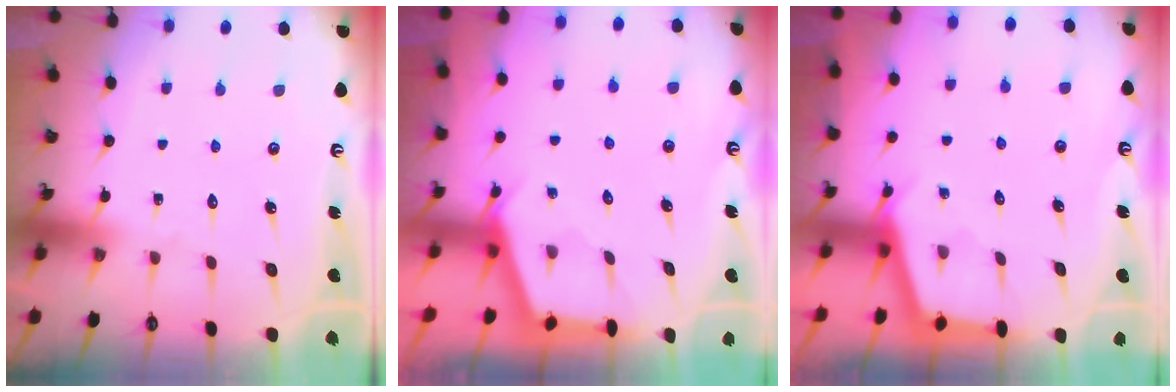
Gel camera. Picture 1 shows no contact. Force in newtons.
{"total": 2.6, "press": 2.6, "slide": 0.3}
{"total": 2.9, "press": 2.9, "slide": 0.3}